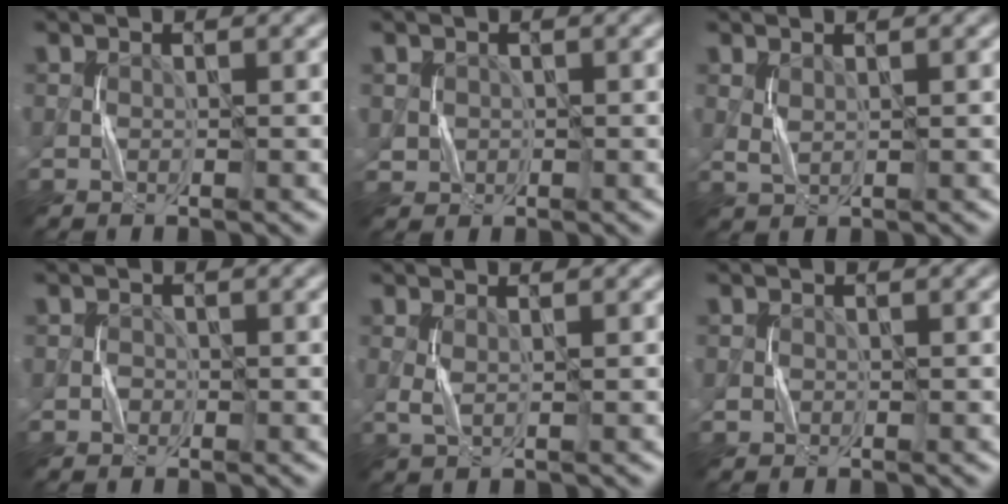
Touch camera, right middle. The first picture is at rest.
{"total": 1.2, "force": [0.2, 1.2, -0.1], "torque": [-0.002, -0.007, 0.008]}
{"total": 0.8, "force": [0.7, 0.1, 0.4], "torque": [-0.020, -0.004, 0.021]}
{"total": 0.7, "force": [-0.3, 0.6, -0.2], "torque": [0.007, 0.000, -0.007]}
{"total": 0.8, "force": [0.3, 0.1, 0.8], "torque": [-0.028, 0.000, 0.010]}
{"total": 0.6, "force": [-0.1, 0.6, -0.1], "torque": [0.002, -0.003, -0.004]}